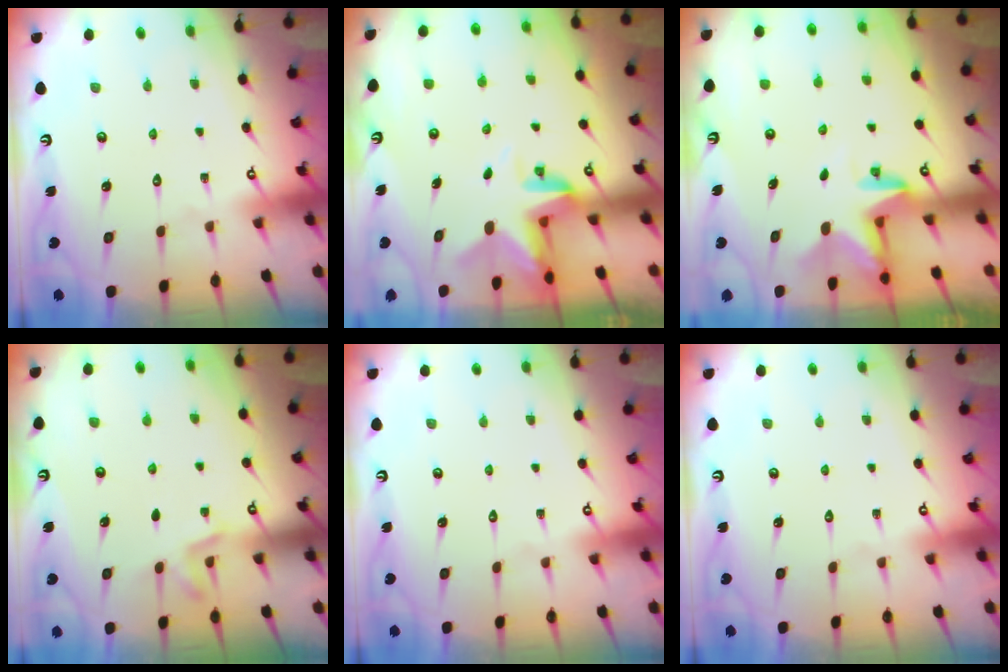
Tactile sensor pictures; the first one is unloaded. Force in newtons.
{"total": 4.3, "press": 4.3, "slide": 0.2}
{"total": 2.8, "press": 2.8, "slide": 0.2}
{"total": 1.9, "press": 1.2, "slide": 1.4}
{"total": 0.0}
{"total": 0.0}